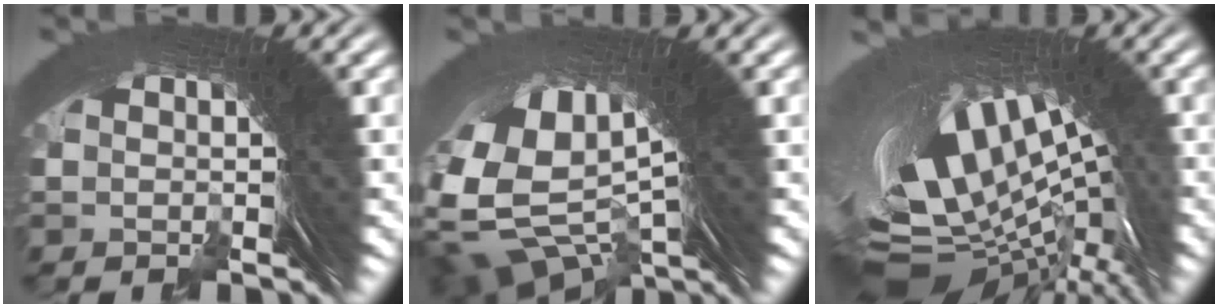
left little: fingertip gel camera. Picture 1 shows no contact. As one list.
[{"total": 13.3, "force": [-0.4, 9.4, 9.4], "torque": [-0.234, -0.057, 0.017]}, {"total": 17.3, "force": [-1.6, 10.6, 13.6], "torque": [-0.252, -0.049, 0.002]}]